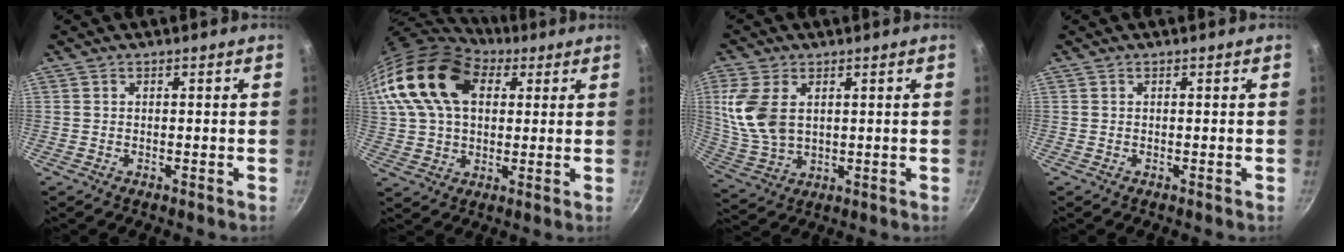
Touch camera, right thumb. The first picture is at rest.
{"total": 19.4, "force": [6.7, 12.7, 13.1], "torque": [-0.231, 0.006, 0.110]}
{"total": 11.0, "force": [2.6, 6.9, 8.1], "torque": [-0.165, -0.011, 0.062]}
{"total": 0.0}